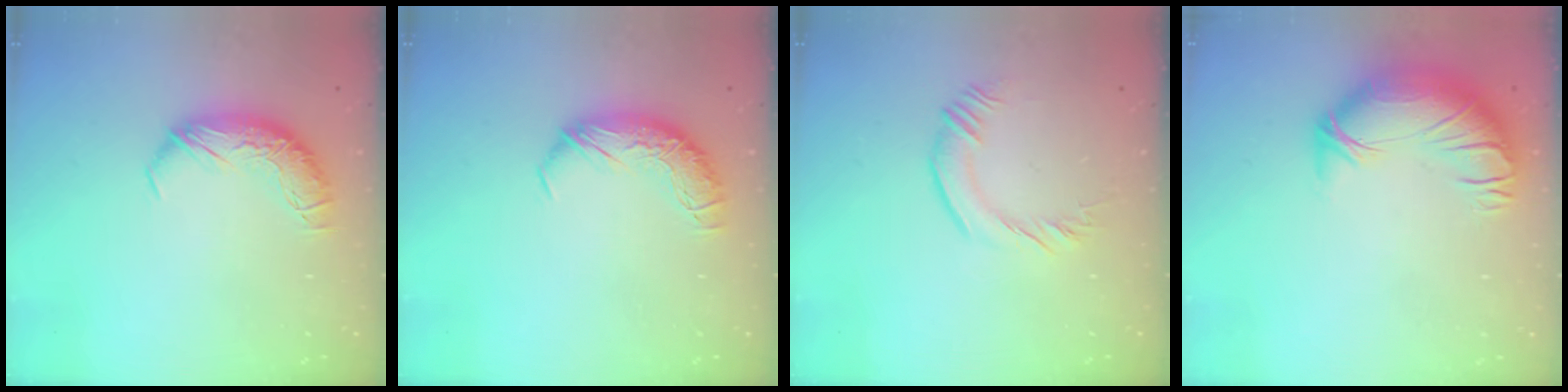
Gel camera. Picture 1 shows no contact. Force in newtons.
{"total": 0.0}
{"total": 0.9, "press": 0.6, "slide": 0.7}
{"total": 3.8, "press": 2.1, "slide": 3.2}